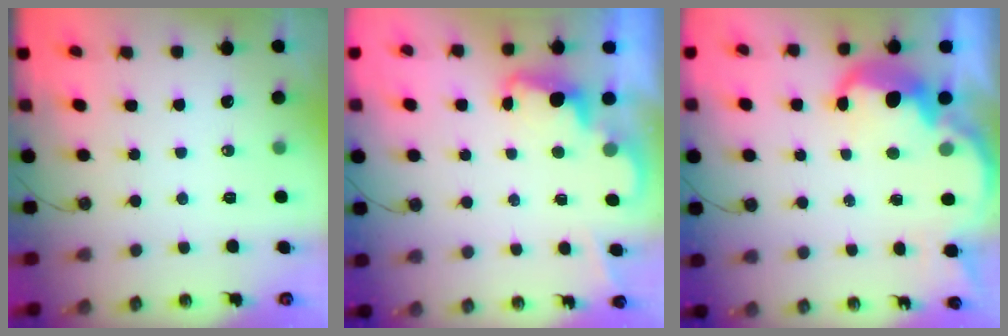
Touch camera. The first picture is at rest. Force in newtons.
{"total": 2.3, "press": 2.2, "slide": 0.5}
{"total": 8.0, "press": 8.0, "slide": 0.5}